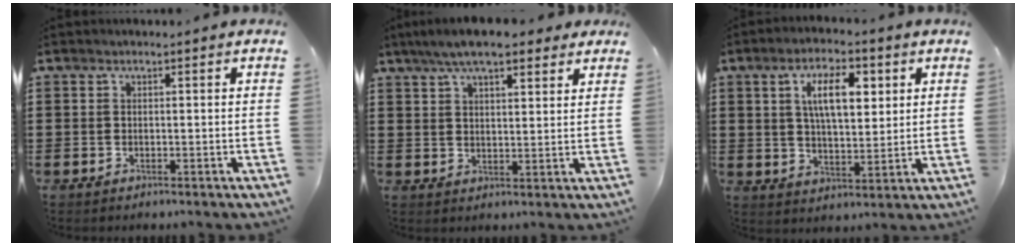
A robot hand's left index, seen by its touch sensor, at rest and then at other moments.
{"total": 7.4, "force": [5.9, 1.8, 4.1], "torque": [-0.093, -0.001, 0.107]}
{"total": 8.8, "force": [3.5, 3.6, 7.3], "torque": [-0.127, 0.005, 0.054]}